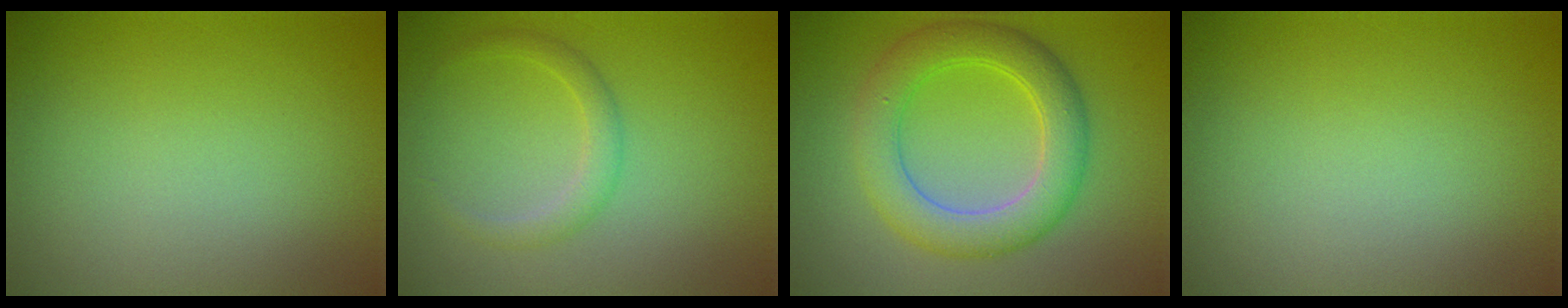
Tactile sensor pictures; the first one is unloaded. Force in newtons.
{"total": 1.7, "press": 1.7, "slide": 0.1}
{"total": 5.6, "press": 5.6, "slide": 0.4}
{"total": 0.0}